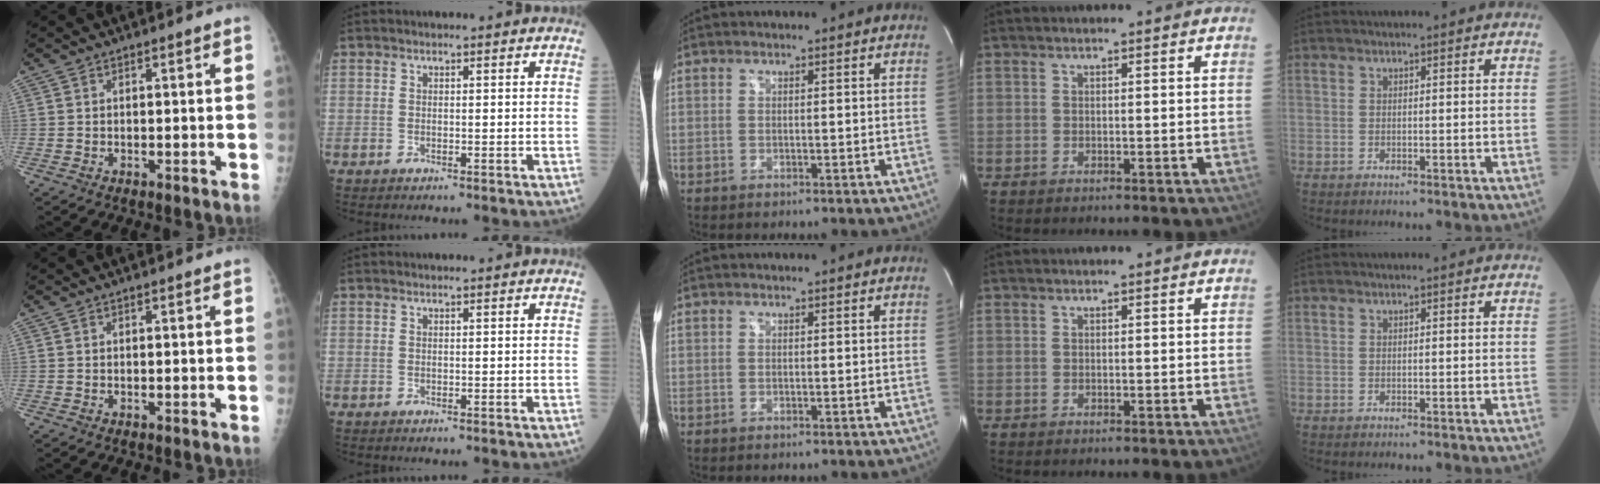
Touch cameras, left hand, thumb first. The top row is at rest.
{}